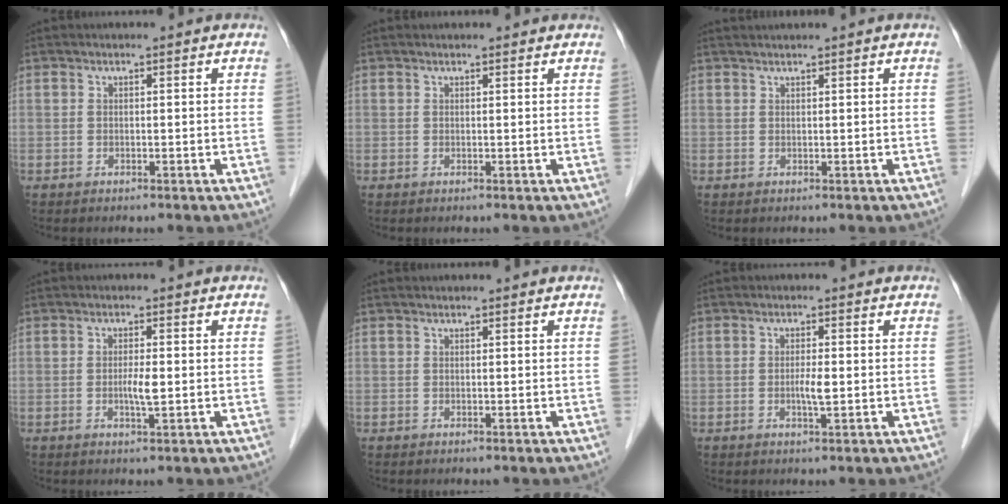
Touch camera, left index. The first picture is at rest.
{"total": 3.2, "force": [2.8, 0.9, 1.2], "torque": [-0.015, 0.020, 0.028]}
{"total": 2.2, "force": [1.9, -0.3, 1.1], "torque": [-0.008, 0.024, 0.037]}
{"total": 2.4, "force": [-0.5, 0.3, 2.3], "torque": [-0.044, -0.006, -0.008]}
{"total": 1.0, "force": [0.9, 0.3, 0.4], "torque": [-0.011, 0.014, 0.009]}
{"total": 2.2, "force": [-0.5, 0.2, 2.1], "torque": [-0.040, -0.005, -0.008]}